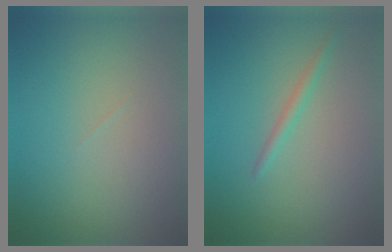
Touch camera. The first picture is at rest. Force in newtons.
{"total": 1.0, "press": 1.0, "slide": 0.1}